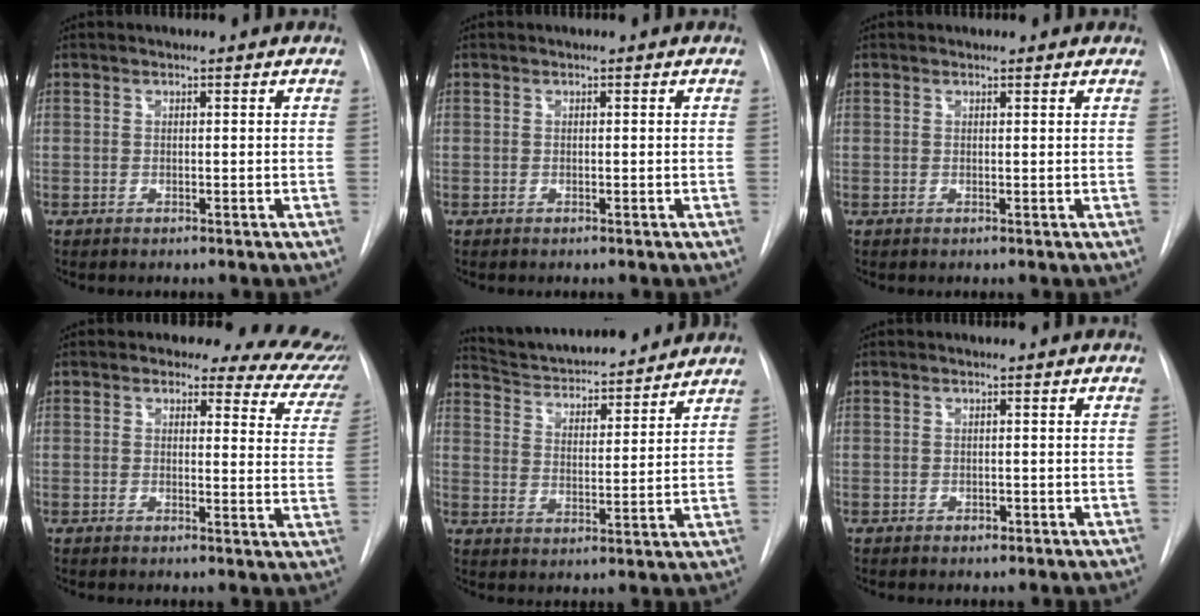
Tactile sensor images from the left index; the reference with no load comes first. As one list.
[{"total": 0.0}, {"total": 1.1, "force": [1.0, 0.4, 0.1], "torque": [-0.007, 0.005, 0.012]}, {"total": 13.1, "force": [10.9, 5.3, 4.9], "torque": [-0.020, -0.020, 0.086]}, {"total": 17.0, "force": [15.9, 2.6, 5.5], "torque": [-0.088, 0.010, 0.240]}, {"total": 0.6, "force": [-0.3, 0.4, 0.3], "torque": [-0.005, 0.001, -0.003]}]